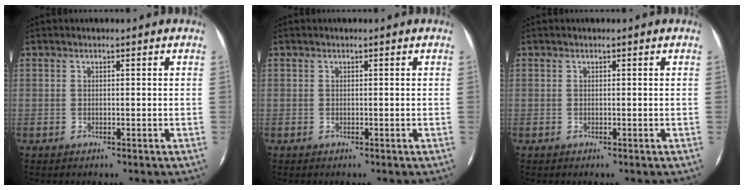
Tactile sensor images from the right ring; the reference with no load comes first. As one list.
[{"total": 0.0}, {"total": 0.0}]